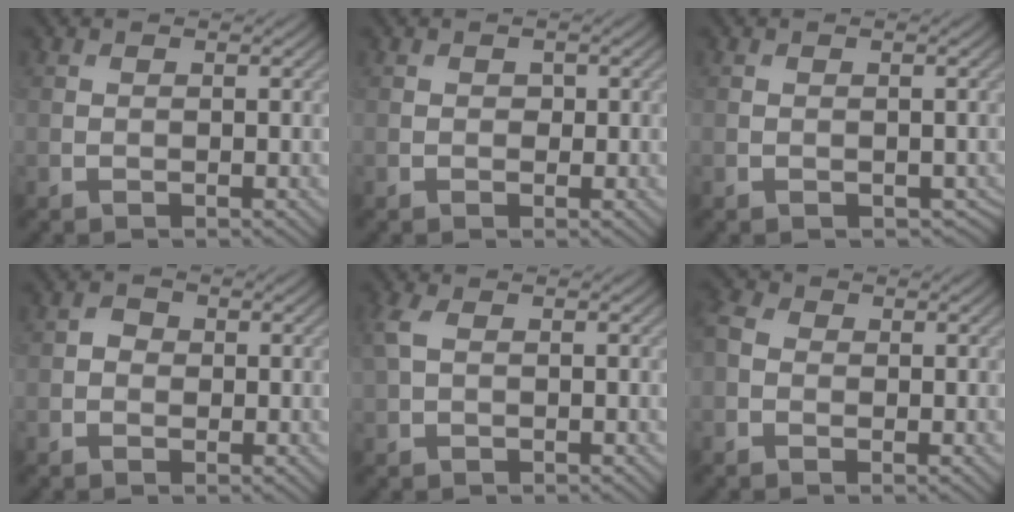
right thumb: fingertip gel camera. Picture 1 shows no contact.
{"total": 0.7, "force": [0.0, 0.6, 0.3], "torque": [-0.001, -0.005, -0.003]}
{"total": 1.1, "force": [-0.3, 1.0, 0.5], "torque": [-0.017, -0.011, -0.005]}
{"total": 1.4, "force": [-0.1, 1.3, 0.6], "torque": [-0.012, -0.001, -0.007]}
{"total": 2.7, "force": [0.7, 1.5, 2.1], "torque": [-0.062, 0.009, 0.012]}
{"total": 3.0, "force": [-0.1, 2.5, 1.7], "torque": [-0.043, 0.005, -0.012]}